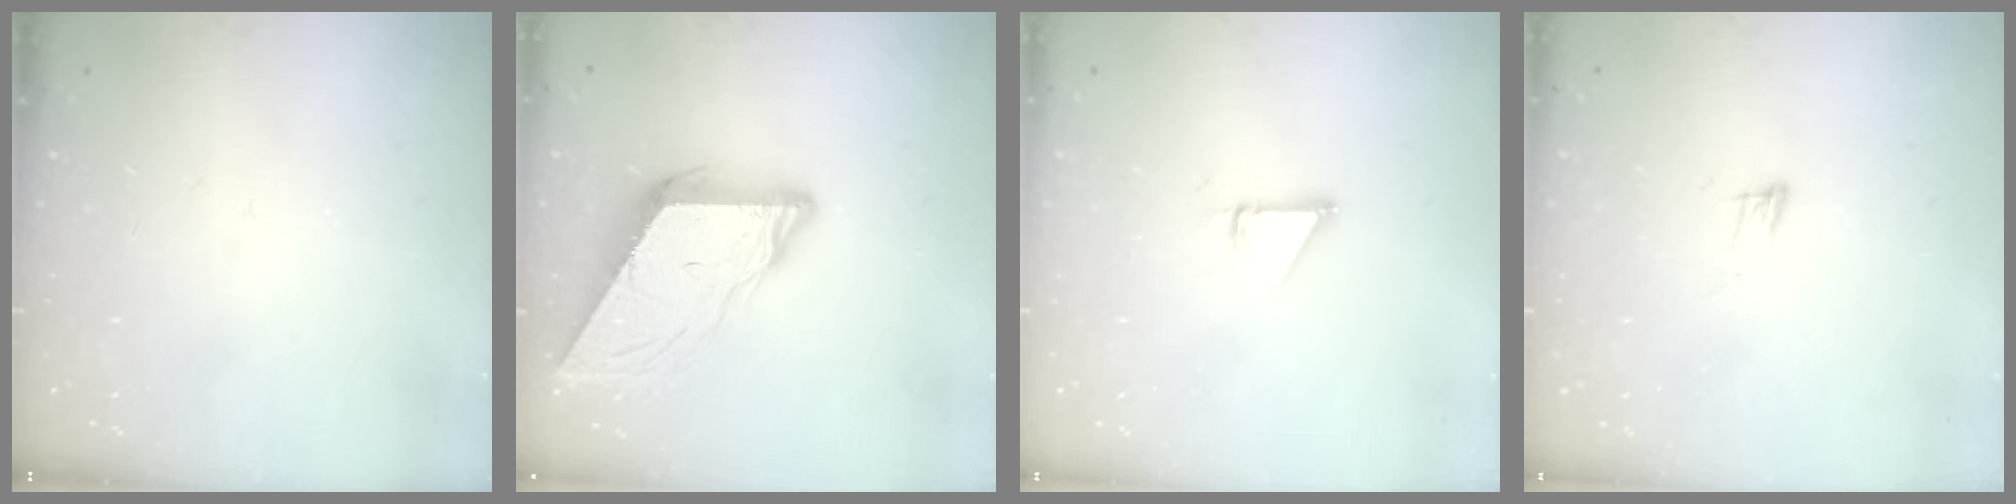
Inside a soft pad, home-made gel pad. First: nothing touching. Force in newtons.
{"total": 10.0, "press": 10.0, "slide": 0.8}
{"total": 0.9, "press": 0.9, "slide": 0.1}
{"total": 5.2, "press": 5.1, "slide": 1.0}